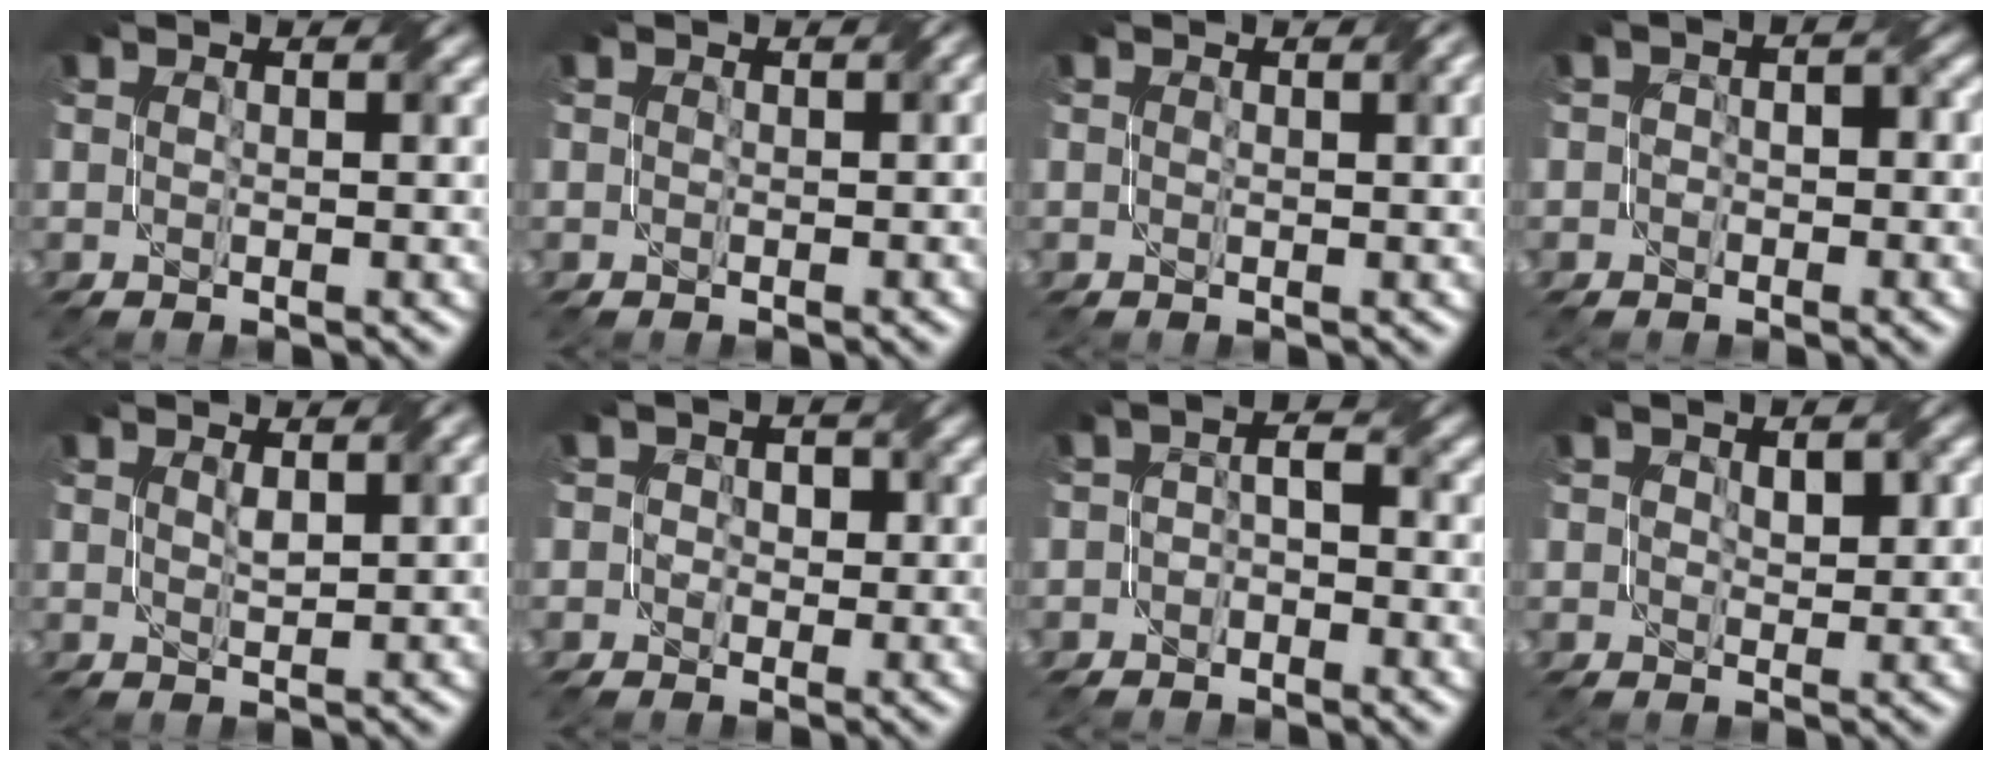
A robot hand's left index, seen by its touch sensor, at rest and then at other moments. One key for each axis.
{"total": 1.3, "fx": -0.4, "fy": 0.9, "fz": 0.9, "tx": -0.014, "ty": -0.004, "tz": -0.007}
{"total": 1.7, "fx": 0.4, "fy": 0.4, "fz": 1.6, "tx": -0.025, "ty": 0.003, "tz": 0.005}
{"total": 2.5, "fx": -0.8, "fy": 1.9, "fz": 1.4, "tx": -0.006, "ty": 0.006, "tz": -0.013}
{"total": 0.9, "fx": 0.6, "fy": -0.1, "fz": 0.7, "tx": -0.016, "ty": -0.001, "tz": 0.013}
{"total": 2.9, "fx": -0.2, "fy": 2.7, "fz": 1.1, "tx": -0.001, "ty": 0.009, "tz": -0.028}
{"total": 2.2, "fx": -1.5, "fy": 1.3, "fz": 0.9, "tx": -0.010, "ty": 0.004, "tz": -0.034}
{"total": 2.5, "fx": 0.6, "fy": 1.8, "fz": 1.6, "tx": -0.025, "ty": 0.000, "tz": 0.012}